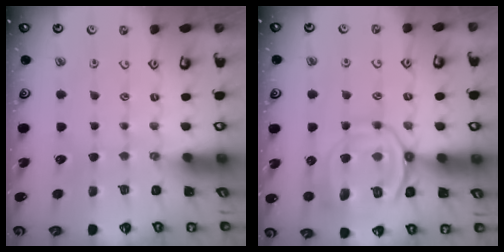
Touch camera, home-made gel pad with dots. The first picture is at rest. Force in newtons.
{"total": 13.6, "press": 13.6, "slide": 1.3}